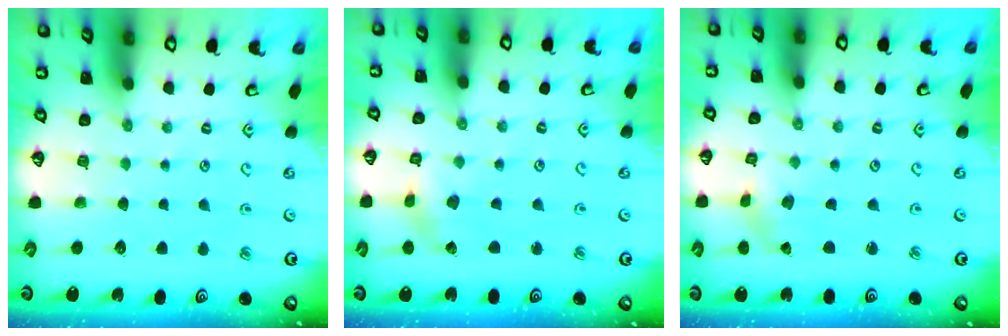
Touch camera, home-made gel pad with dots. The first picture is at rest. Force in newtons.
{"total": 1.7, "press": 1.7, "slide": 0.2}
{"total": 1.1, "press": 1.0, "slide": 0.1}